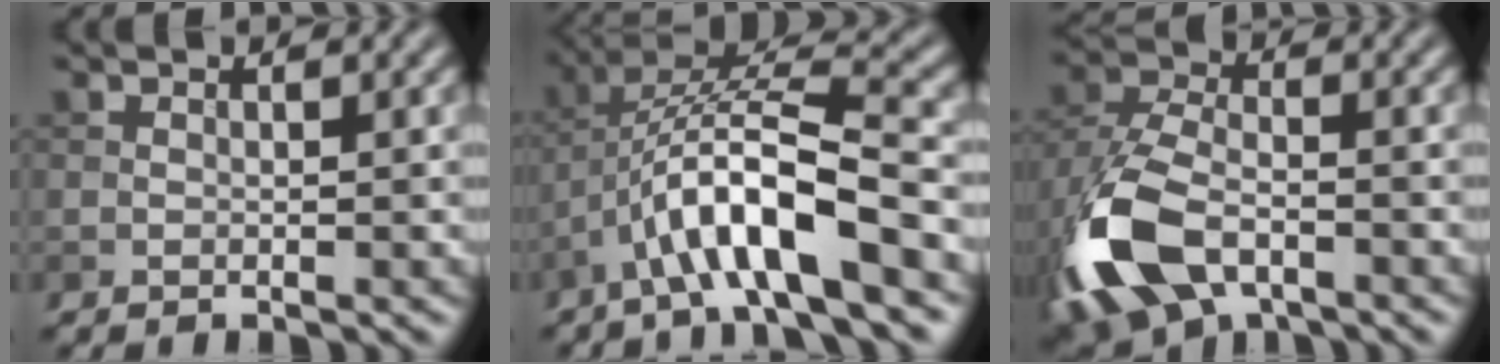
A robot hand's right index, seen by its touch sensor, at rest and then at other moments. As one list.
[{"total": 8.9, "force": [-3.8, 2.3, 7.7], "torque": [-0.131, 0.016, -0.069]}, {"total": 10.8, "force": [-5.2, 5.6, 7.7], "torque": [-0.177, -0.014, -0.106]}]